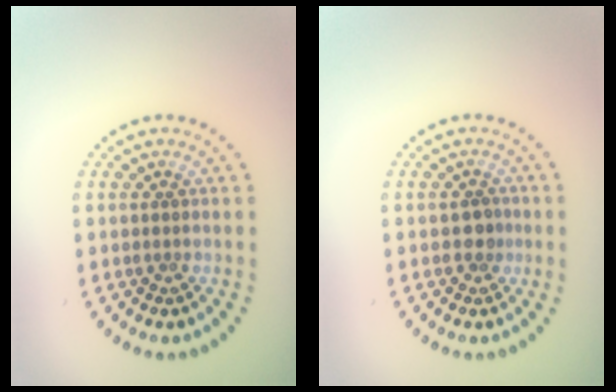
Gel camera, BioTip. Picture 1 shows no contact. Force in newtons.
{"total": 1.3, "press": 1.2, "slide": 0.5}